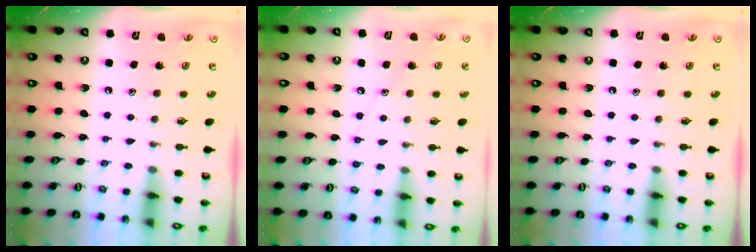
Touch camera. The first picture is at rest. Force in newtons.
{"total": 4.2, "press": 4.2, "slide": 0.2}
{"total": 0.0}